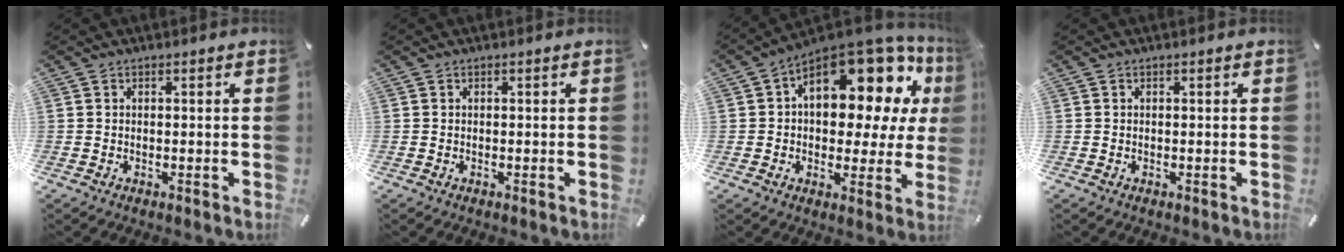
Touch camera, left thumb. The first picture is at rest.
{"total": 0.0}
{"total": 17.5, "force": [8.5, 9.4, 12.0], "torque": [-0.162, -0.072, 0.139]}
{"total": 0.0}